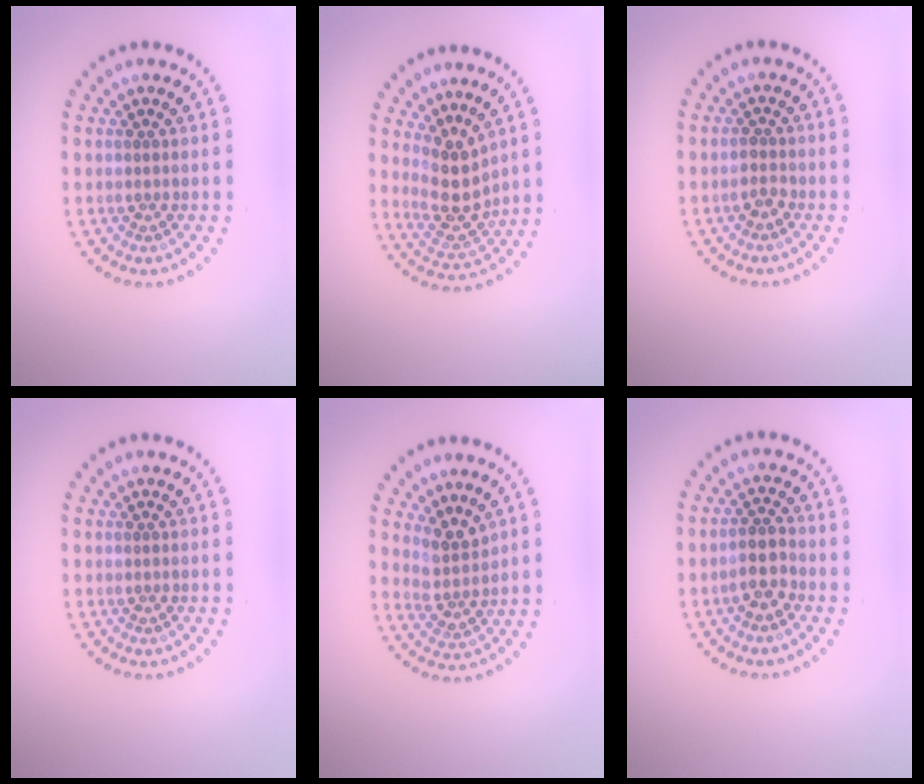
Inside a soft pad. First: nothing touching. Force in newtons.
{"total": 3.7, "press": 3.2, "slide": 1.9}
{"total": 1.4, "press": 1.3, "slide": 0.4}
{"total": 0.0}
{"total": 2.7, "press": 2.0, "slide": 1.8}
{"total": 2.3, "press": 2.2, "slide": 0.9}